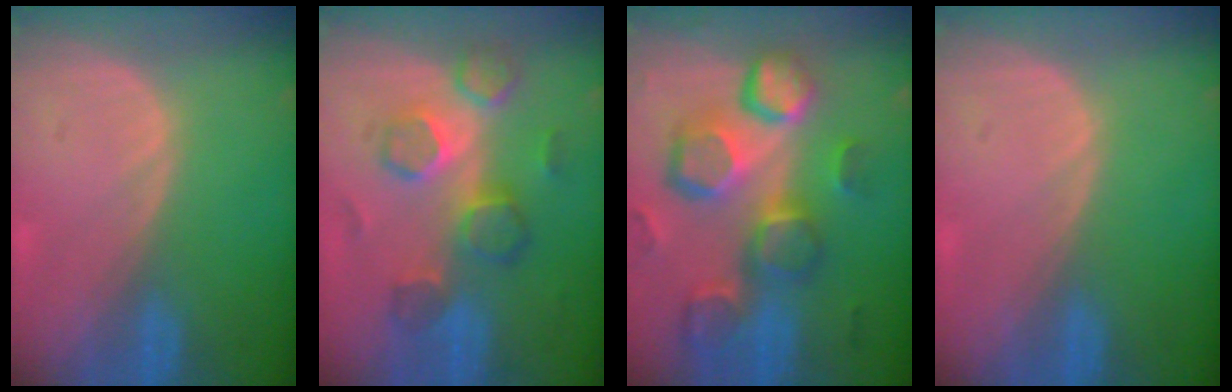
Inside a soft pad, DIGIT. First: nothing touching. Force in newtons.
{"total": 8.0, "press": 7.8, "slide": 1.8}
{"total": 13.0, "press": 11.4, "slide": 6.3}
{"total": 0.0}